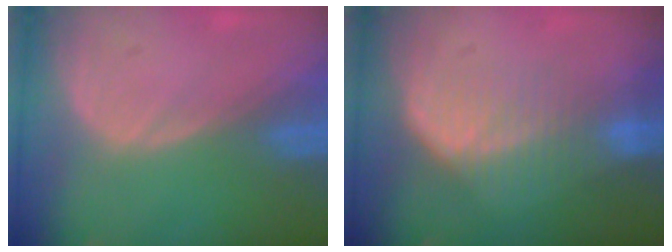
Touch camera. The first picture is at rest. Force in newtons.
{"total": 6.3, "press": 5.8, "slide": 2.4}